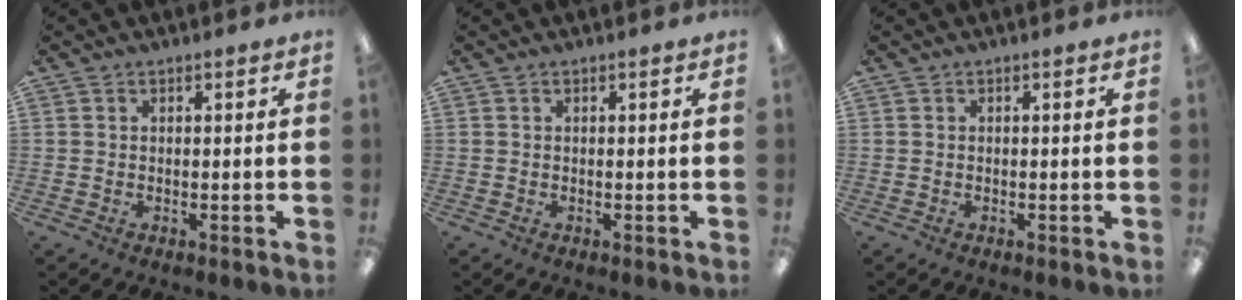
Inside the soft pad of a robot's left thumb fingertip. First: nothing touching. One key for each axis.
{"total": 0.0}
{"total": 0.0}